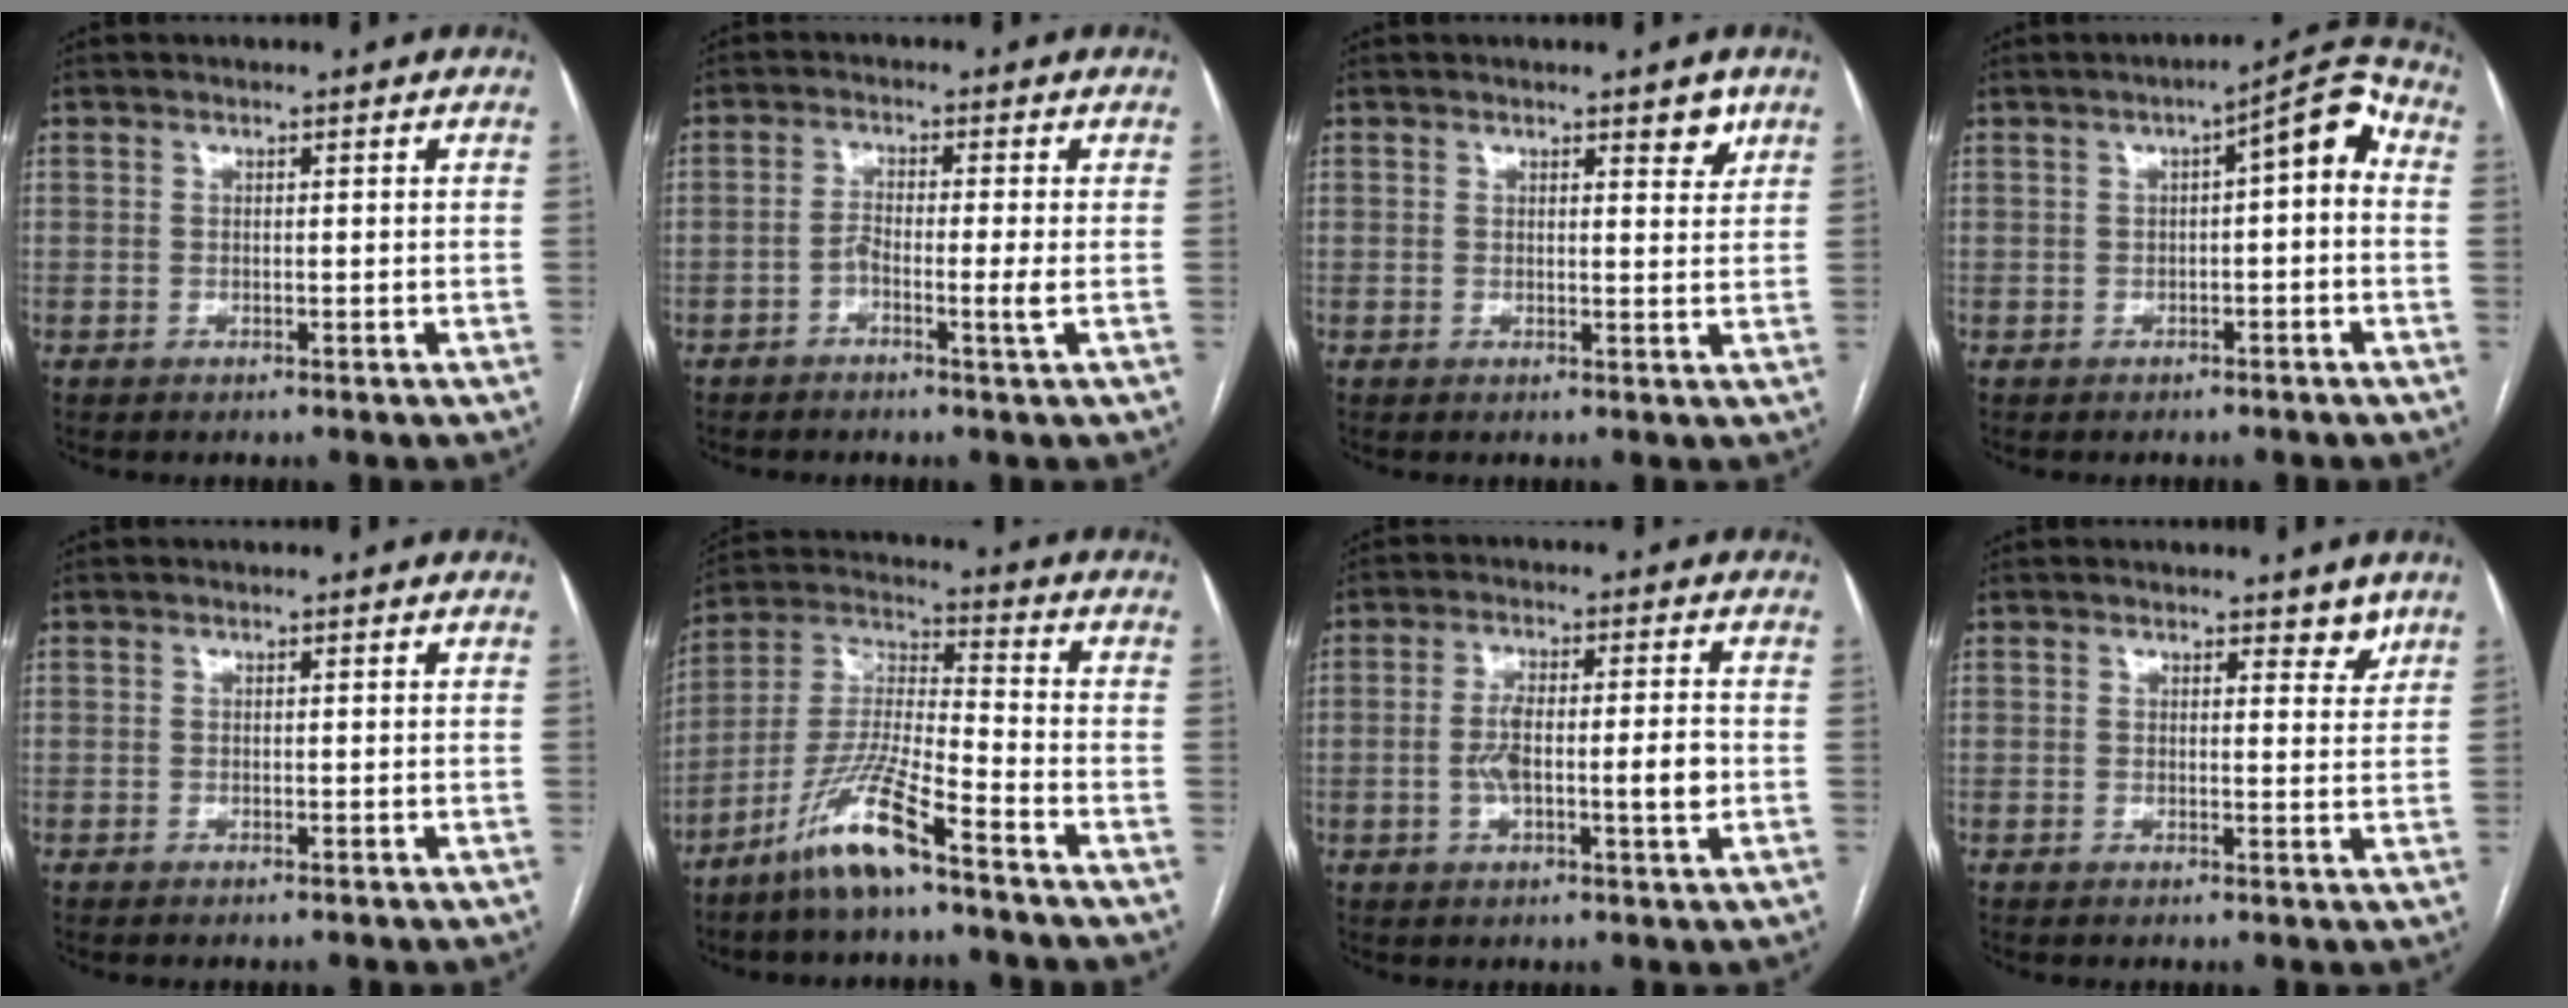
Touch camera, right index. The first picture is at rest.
{"total": 3.3, "force": [-1.2, -0.3, 3.1], "torque": [-0.059, 0.000, -0.025]}
{"total": 2.6, "force": [1.8, 0.8, 1.7], "torque": [-0.020, -0.009, 0.024]}
{"total": 6.9, "force": [0.6, 1.8, 6.6], "torque": [-0.088, 0.036, 0.004]}
{"total": 0.0}
{"total": 11.5, "force": [-7.8, 0.7, 8.4], "torque": [-0.179, -0.015, -0.157]}
{"total": 8.3, "force": [-1.2, 1.5, 8.1], "torque": [-0.146, 0.010, -0.020]}
{"total": 2.9, "force": [2.4, 1.3, 1.0], "torque": [-0.002, -0.011, 0.022]}